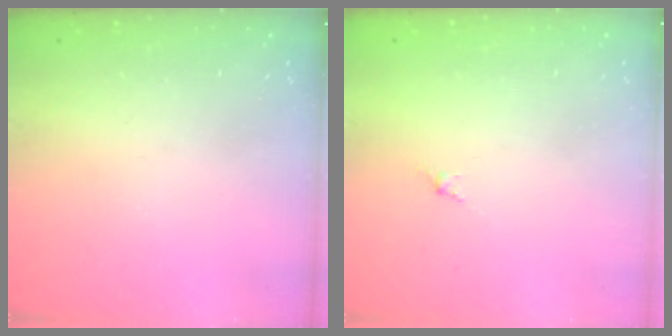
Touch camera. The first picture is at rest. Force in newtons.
{"total": 1.1, "press": 1.0, "slide": 0.5}